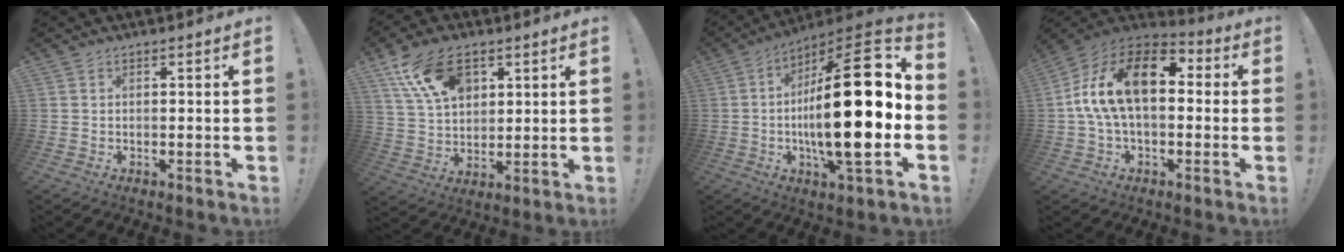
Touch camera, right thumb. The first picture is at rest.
{"total": 15.5, "force": [7.8, 9.6, 9.4], "torque": [-0.171, -0.014, 0.153]}
{"total": 27.6, "force": [-1.1, 7.4, 26.5], "torque": [-0.425, -0.006, -0.028]}
{"total": 19.0, "force": [3.7, 10.3, 15.6], "torque": [-0.278, 0.005, 0.064]}